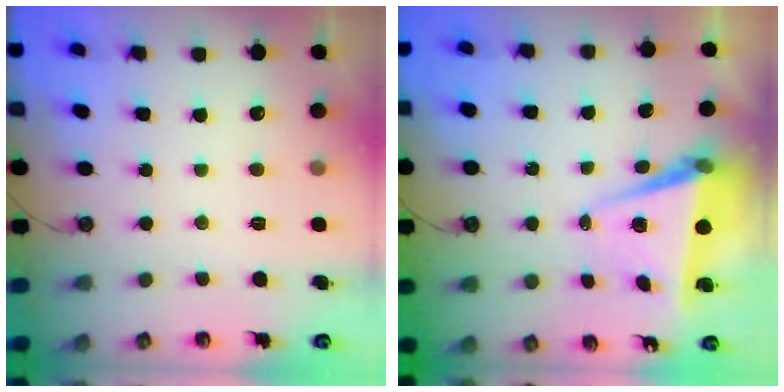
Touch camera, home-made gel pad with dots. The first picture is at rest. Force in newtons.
{"total": 6.4, "press": 4.9, "slide": 4.1}